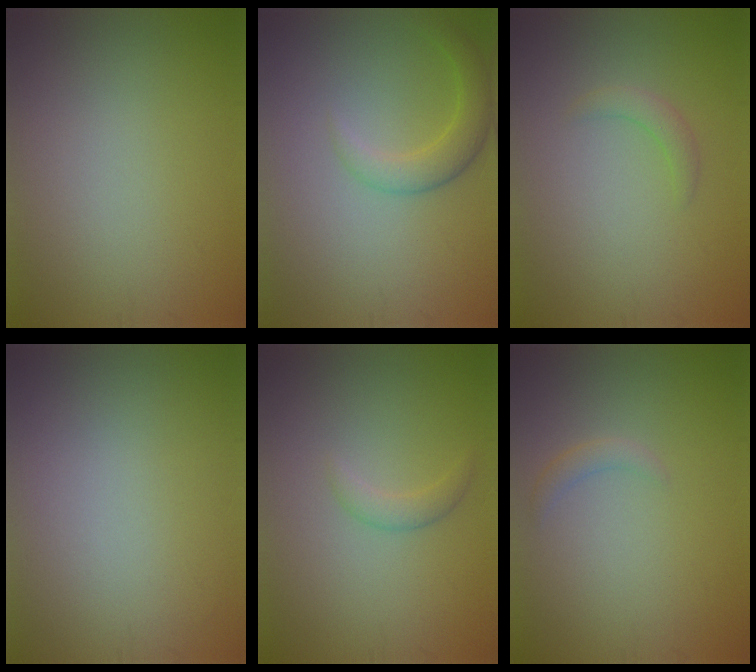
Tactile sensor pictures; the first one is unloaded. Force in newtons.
{"total": 2.8, "press": 2.8, "slide": 0.1}
{"total": 1.5, "press": 1.5, "slide": 0.2}
{"total": 0.0}
{"total": 1.3, "press": 1.3, "slide": 0.0}
{"total": 1.1, "press": 1.1, "slide": 0.0}